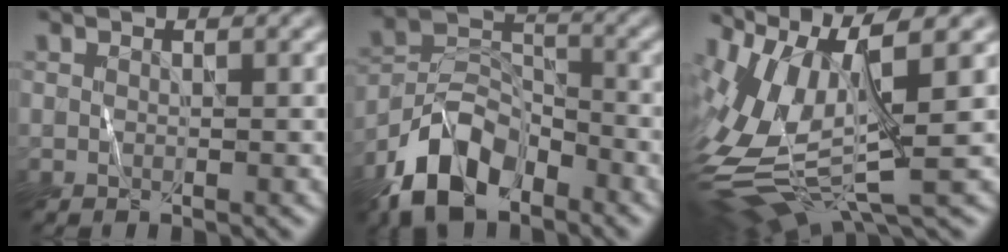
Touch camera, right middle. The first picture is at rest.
{"total": 8.4, "force": [-5.4, 4.6, 4.6], "torque": [-0.083, 0.003, -0.113]}
{"total": 10.1, "force": [0.8, 3.8, 9.3], "torque": [-0.207, -0.006, 0.021]}